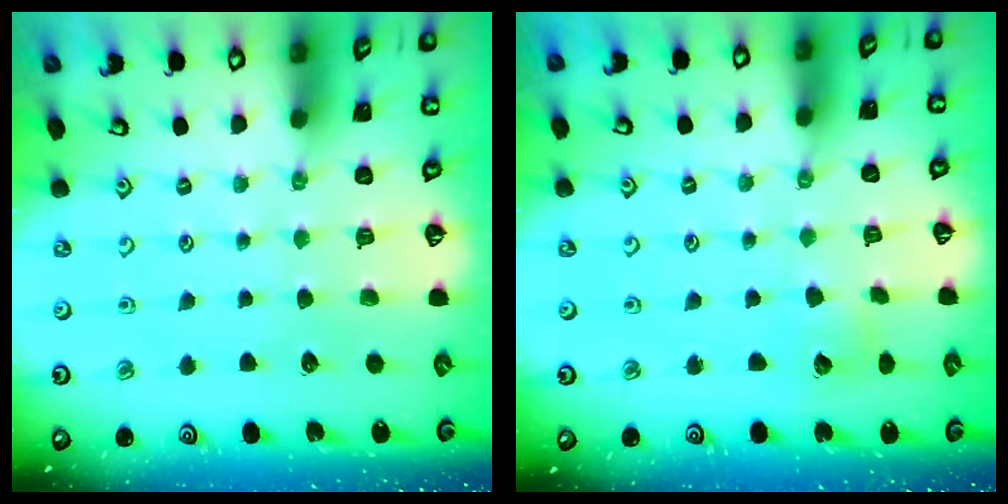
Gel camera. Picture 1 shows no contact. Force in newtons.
{"total": 3.5, "press": 3.5, "slide": 0.3}